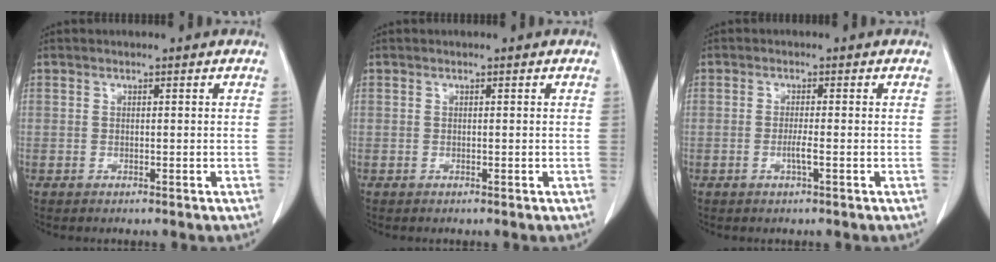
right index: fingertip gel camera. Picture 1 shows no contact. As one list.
[{"total": 0.0}, {"total": 2.0, "force": [-0.7, 0.1, 1.9], "torque": [-0.039, -0.001, -0.013]}]